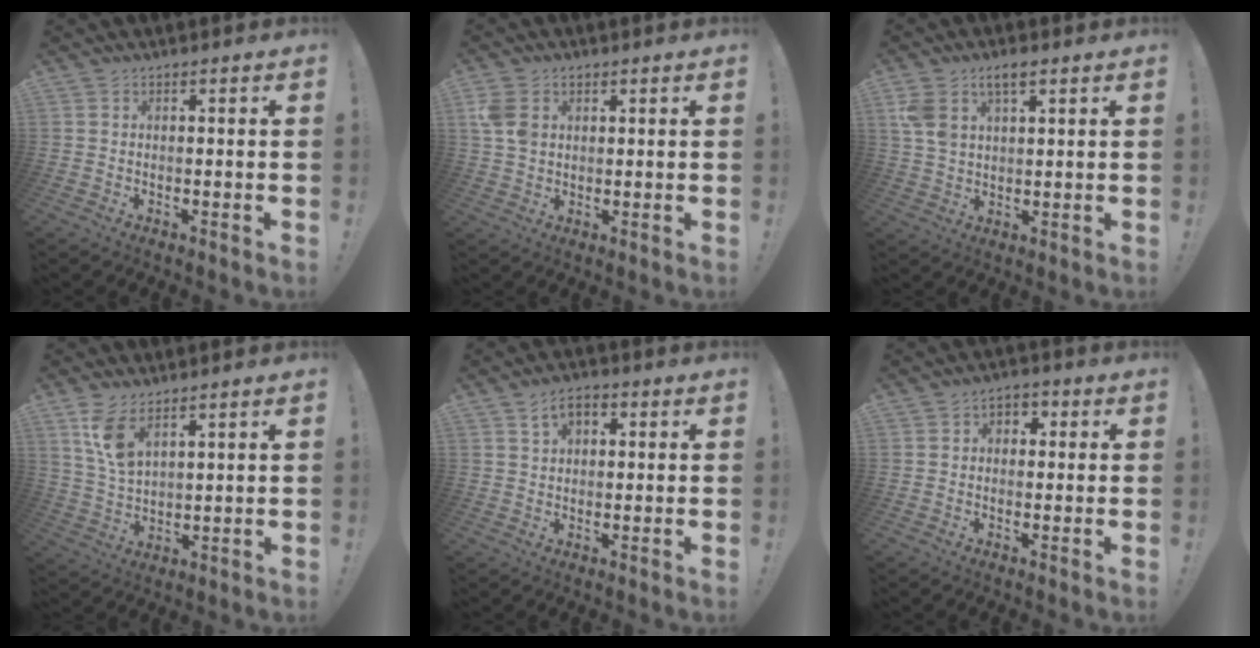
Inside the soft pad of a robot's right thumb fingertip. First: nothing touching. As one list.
[{"total": 6.1, "force": [2.0, 4.7, 3.4], "torque": [-0.063, 0.001, 0.040]}, {"total": 7.0, "force": [3.7, 3.8, 4.5], "torque": [-0.081, -0.007, 0.070]}, {"total": 8.4, "force": [5.0, 3.8, 5.6], "torque": [-0.104, -0.024, 0.093]}, {"total": 5.3, "force": [2.1, 3.3, 3.5], "torque": [-0.057, 0.002, 0.037]}, {"total": 3.2, "force": [-0.8, 2.7, 1.5], "torque": [-0.017, 0.009, -0.016]}]